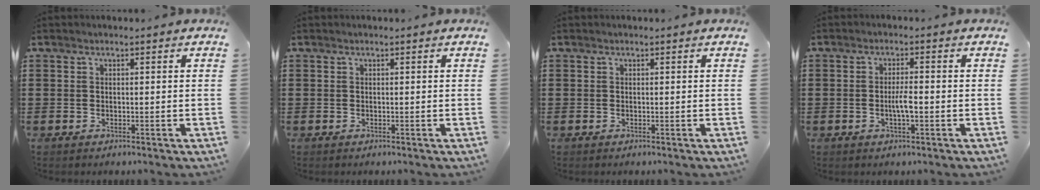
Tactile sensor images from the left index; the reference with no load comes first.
{"total": 0.0}
{"total": 0.0}
{"total": 3.1, "force": [-0.7, 0.6, 2.9], "torque": [-0.059, 0.000, -0.016]}